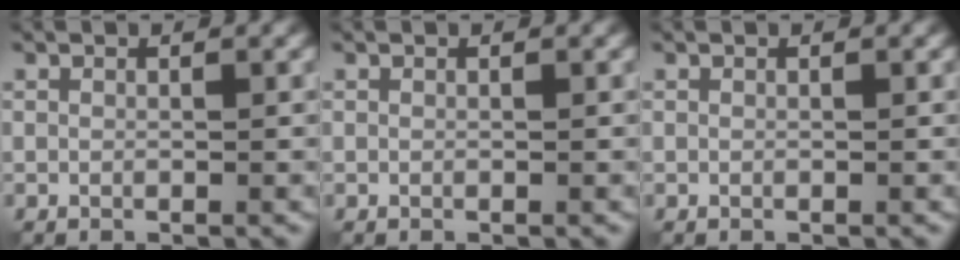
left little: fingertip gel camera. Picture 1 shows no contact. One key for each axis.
{"total": 0.0}
{"total": 0.0}